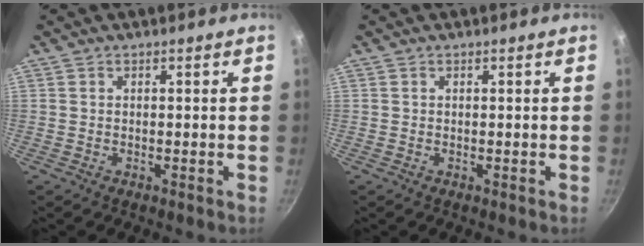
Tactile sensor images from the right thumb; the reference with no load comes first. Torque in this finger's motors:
{"motor_torque": [0.25, 0.60, -0.31, -0.06, 0.04]}